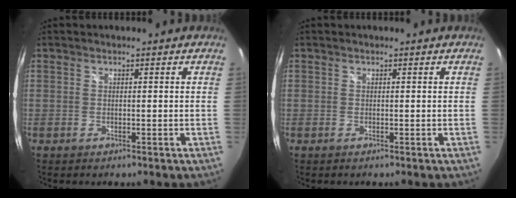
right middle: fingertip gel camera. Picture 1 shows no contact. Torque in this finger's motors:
{"motor_torque": [0.00, 0.00, 0.00, 0.01]}